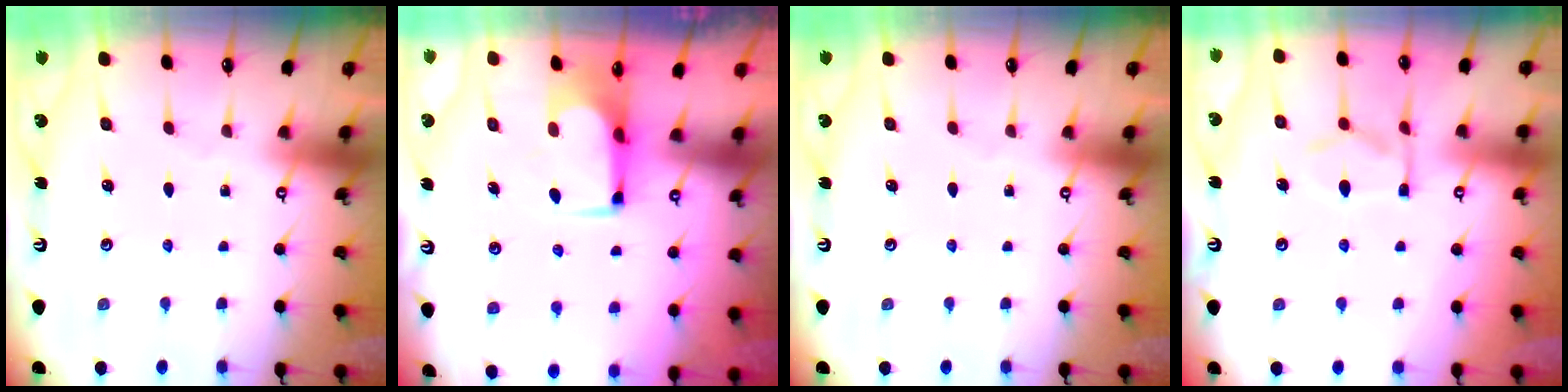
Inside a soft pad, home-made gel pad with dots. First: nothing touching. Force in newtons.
{"total": 0.6, "press": 0.3, "slide": 0.5}
{"total": 0.0}
{"total": 10.1, "press": 10.0, "slide": 1.3}